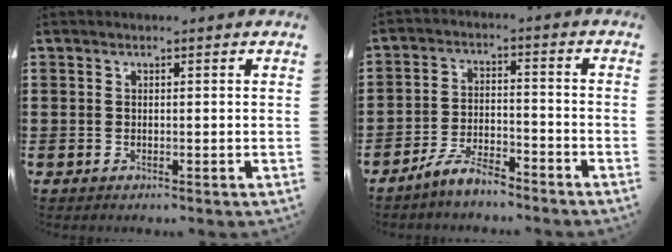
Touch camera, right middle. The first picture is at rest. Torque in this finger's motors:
{"motor_torque": [2.14, 0.00, 0.02, -0.01]}